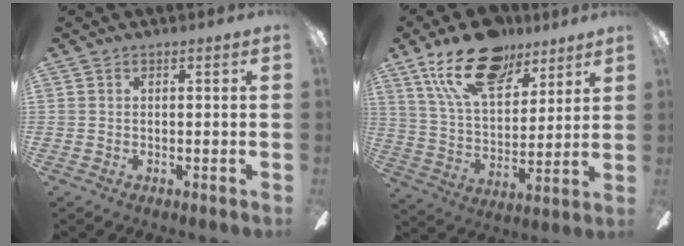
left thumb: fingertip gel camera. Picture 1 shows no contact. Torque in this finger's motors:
{"motor_torque": [0.65, -0.14, 1.65, -1.13, 0.15]}